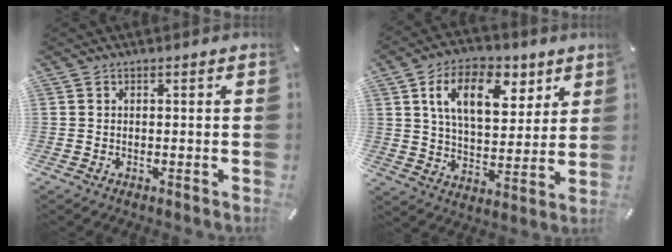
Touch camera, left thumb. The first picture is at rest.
{"total": 14.8, "force": [6.8, 9.1, 9.5], "torque": [-0.146, -0.018, 0.118]}